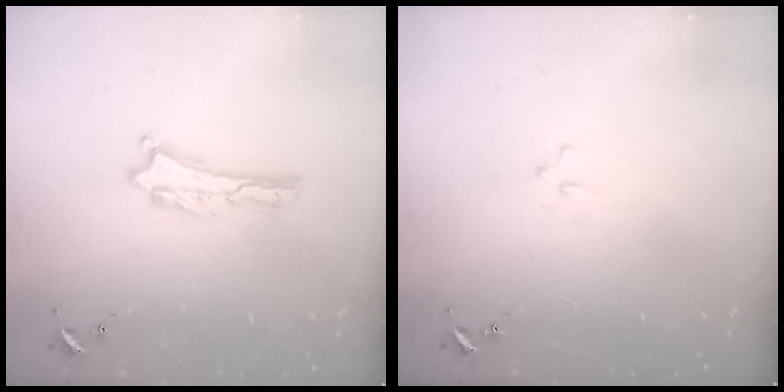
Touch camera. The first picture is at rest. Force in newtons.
{"total": 0.7, "press": 0.7, "slide": 0.2}